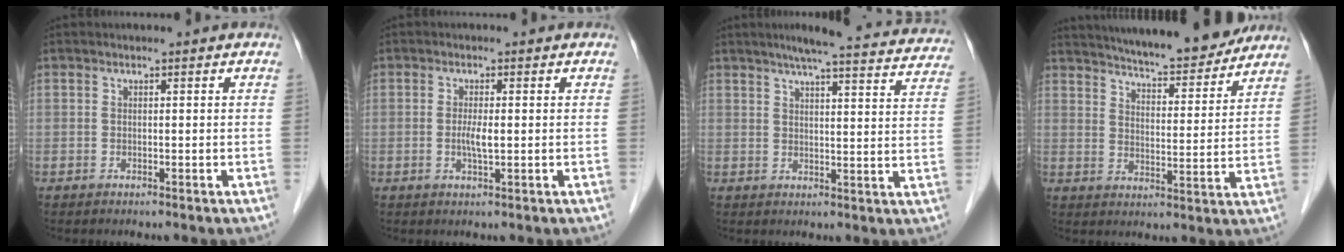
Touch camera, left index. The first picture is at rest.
{"total": 2.3, "force": [-0.1, 0.3, 2.3], "torque": [-0.049, -0.002, -0.002]}
{"total": 21.5, "force": [19.4, 1.9, 9.2], "torque": [-0.117, -0.011, 0.224]}
{"total": 16.2, "force": [14.8, 1.8, 6.3], "torque": [-0.095, -0.004, 0.208]}